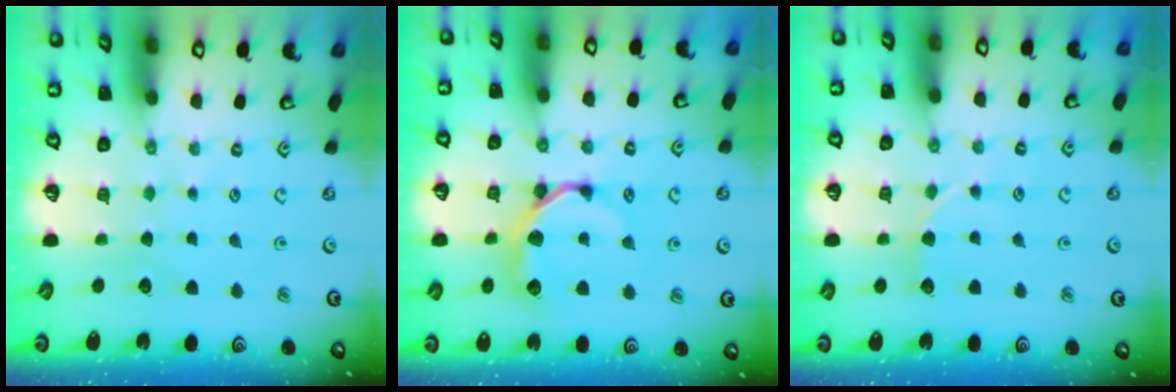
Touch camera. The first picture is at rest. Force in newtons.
{"total": 10.1, "press": 10.0, "slide": 1.2}
{"total": 5.7, "press": 5.7, "slide": 0.5}